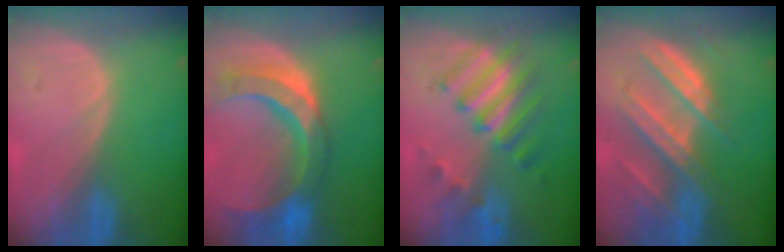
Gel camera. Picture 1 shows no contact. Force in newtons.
{"total": 11.6, "press": 9.8, "slide": 6.2}
{"total": 7.6, "press": 7.5, "slide": 1.0}
{"total": 8.8, "press": 8.0, "slide": 3.6}